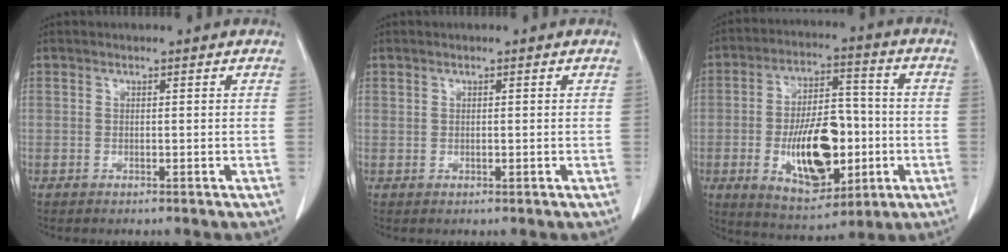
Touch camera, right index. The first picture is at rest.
{"total": 0.0}
{"total": 15.9, "force": [-3.5, 7.3, 13.7], "torque": [-0.240, 0.009, -0.044]}